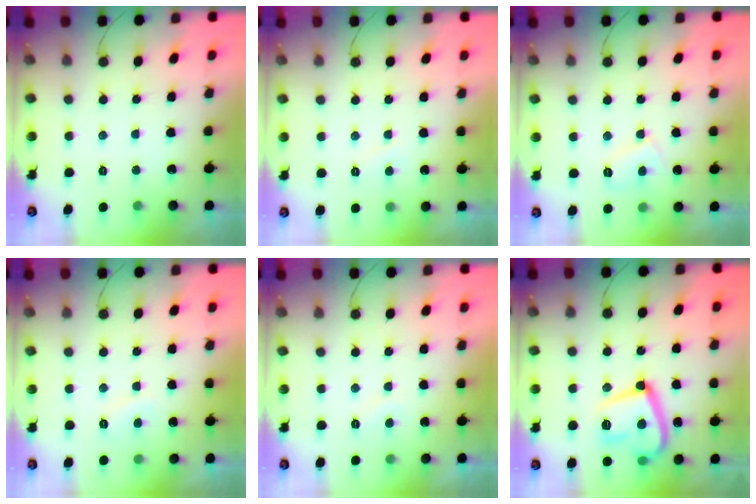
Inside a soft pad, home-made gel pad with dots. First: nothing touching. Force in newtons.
{"total": 3.4, "press": 3.4, "slide": 0.4}
{"total": 5.2, "press": 5.2, "slide": 0.3}
{"total": 1.8, "press": 1.7, "slide": 0.7}
{"total": 1.4, "press": 1.3, "slide": 0.5}
{"total": 16.8, "press": 16.7, "slide": 1.7}